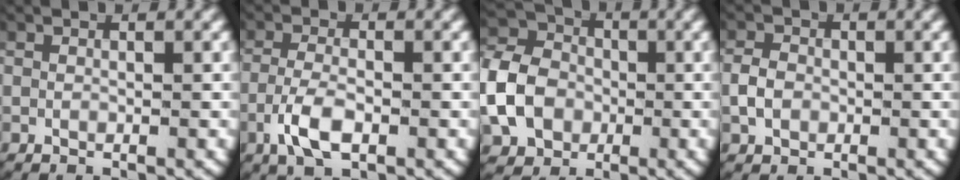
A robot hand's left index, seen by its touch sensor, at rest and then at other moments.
{"total": 3.8, "force": [-1.8, 1.6, 3.0], "torque": [-0.068, -0.011, -0.027]}
{"total": 8.1, "force": [-1.0, 7.0, 3.9], "torque": [-0.084, -0.010, -0.020]}
{"total": 1.8, "force": [-0.4, 1.5, 1.0], "torque": [-0.029, -0.003, -0.006]}